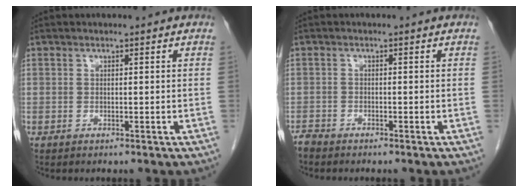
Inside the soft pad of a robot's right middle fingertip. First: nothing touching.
{"total": 1.4, "force": [-1.4, 0.1, 0.1], "torque": [-0.004, -0.004, -0.026]}